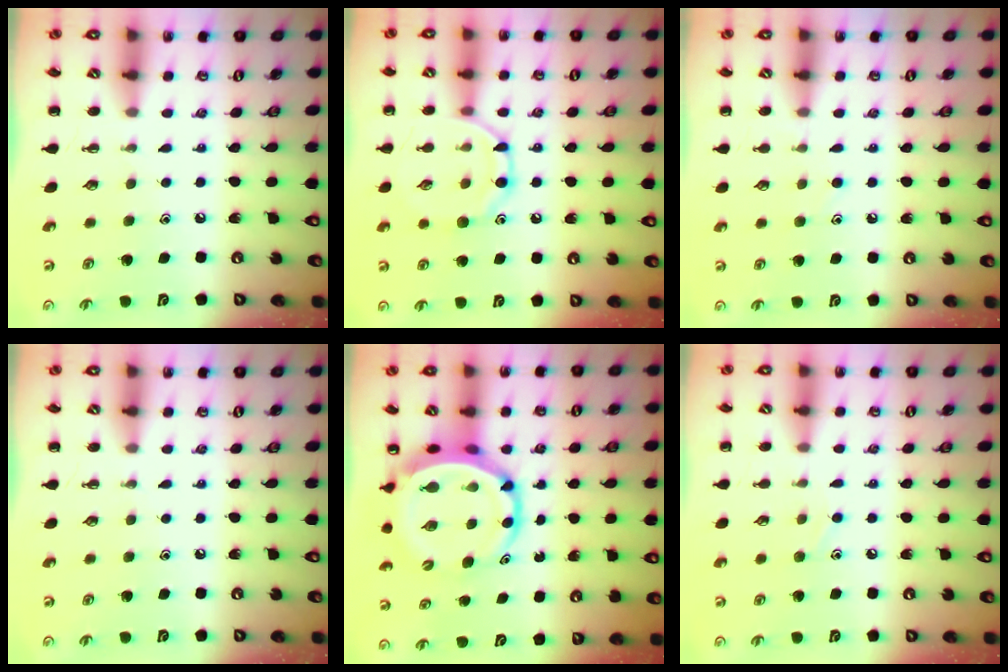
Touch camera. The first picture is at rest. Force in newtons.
{"total": 11.4, "press": 11.3, "slide": 0.8}
{"total": 6.6, "press": 6.2, "slide": 2.3}
{"total": 0.0}
{"total": 8.9, "press": 8.5, "slide": 2.5}
{"total": 7.2, "press": 6.7, "slide": 2.5}